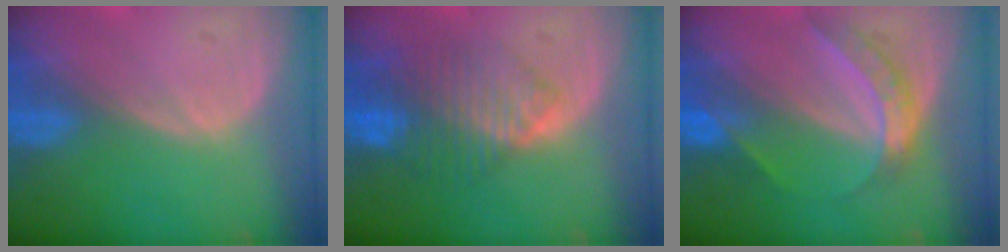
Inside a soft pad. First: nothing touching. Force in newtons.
{"total": 8.2, "press": 7.2, "slide": 3.9}
{"total": 6.2, "press": 5.3, "slide": 3.2}